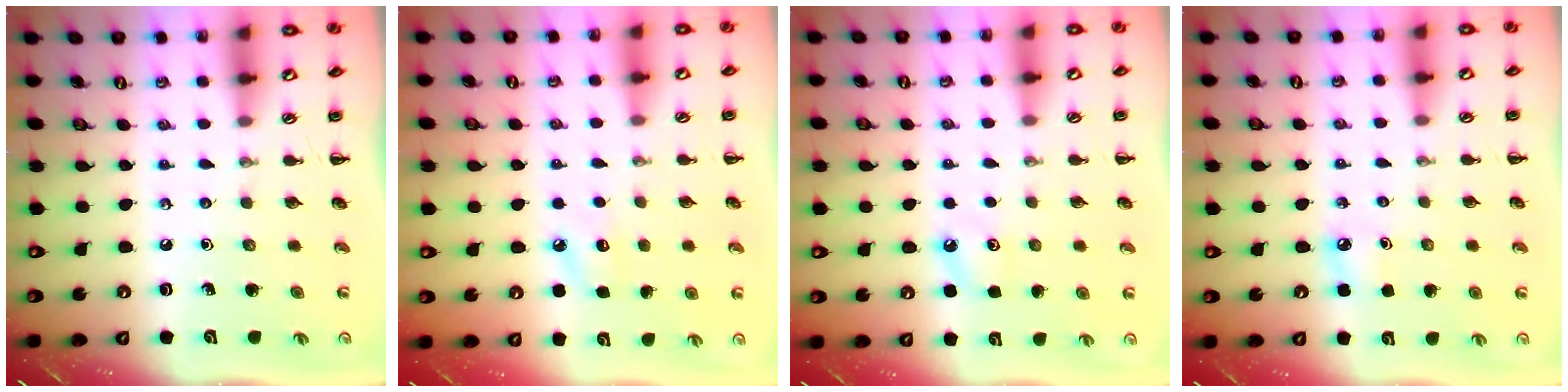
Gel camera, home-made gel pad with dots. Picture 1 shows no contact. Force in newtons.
{"total": 7.1, "press": 6.8, "slide": 2.0}
{"total": 6.8, "press": 6.6, "slide": 1.7}
{"total": 4.7, "press": 4.5, "slide": 1.4}